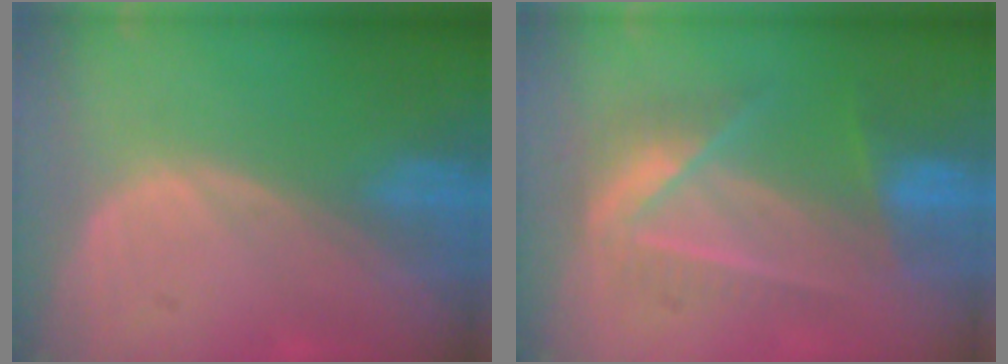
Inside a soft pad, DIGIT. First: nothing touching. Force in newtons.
{"total": 7.1, "press": 6.8, "slide": 2.2}